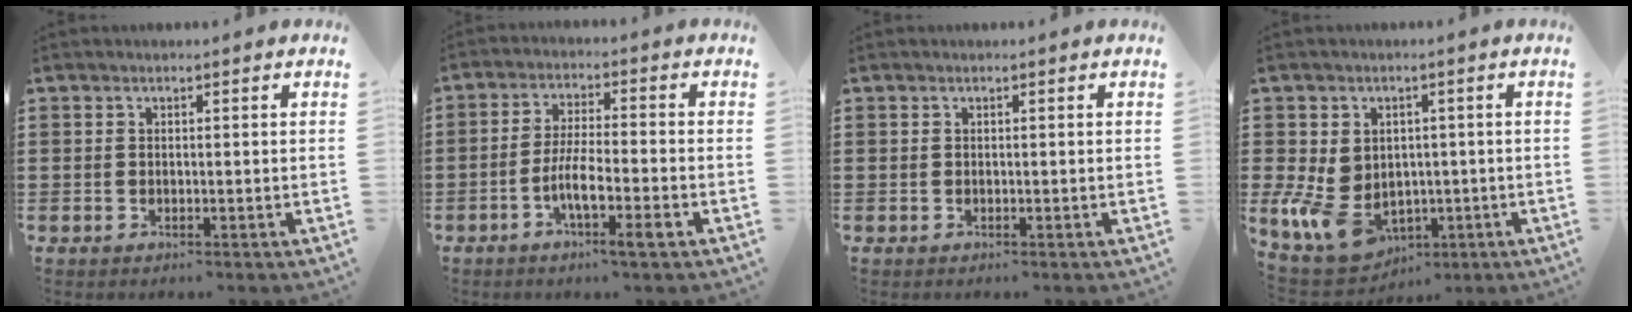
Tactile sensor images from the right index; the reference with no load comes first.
{"total": 7.0, "force": [-3.1, 1.1, 6.2], "torque": [-0.129, -0.010, -0.062]}
{"total": 0.0}
{"total": 8.8, "force": [-1.5, 7.0, 5.0], "torque": [-0.141, 0.000, -0.023]}